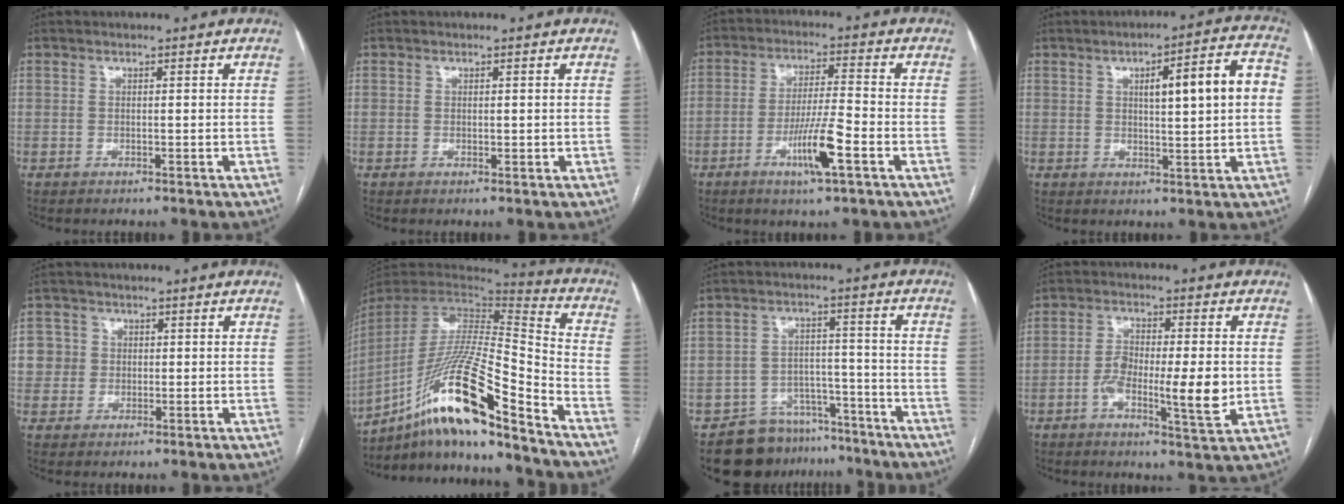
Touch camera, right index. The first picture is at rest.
{"total": 0.5, "force": [0.2, 0.4, 0.3], "torque": [-0.003, 0.000, 0.005]}
{"total": 8.4, "force": [-3.7, 0.4, 7.5], "torque": [-0.144, -0.005, -0.063]}
{"total": 10.1, "force": [1.7, 1.0, 9.9], "torque": [-0.142, 0.021, 0.023]}
{"total": 2.9, "force": [0.3, 2.8, 0.6], "torque": [-0.005, 0.011, 0.009]}
{"total": 21.7, "force": [-15.4, 0.9, 15.2], "torque": [-0.312, -0.012, -0.283]}
{"total": 10.0, "force": [-7.9, 5.9, 1.6], "torque": [-0.011, 0.034, -0.120]}
{"total": 9.2, "force": [-1.6, 2.0, 8.8], "torque": [-0.149, 0.000, -0.025]}